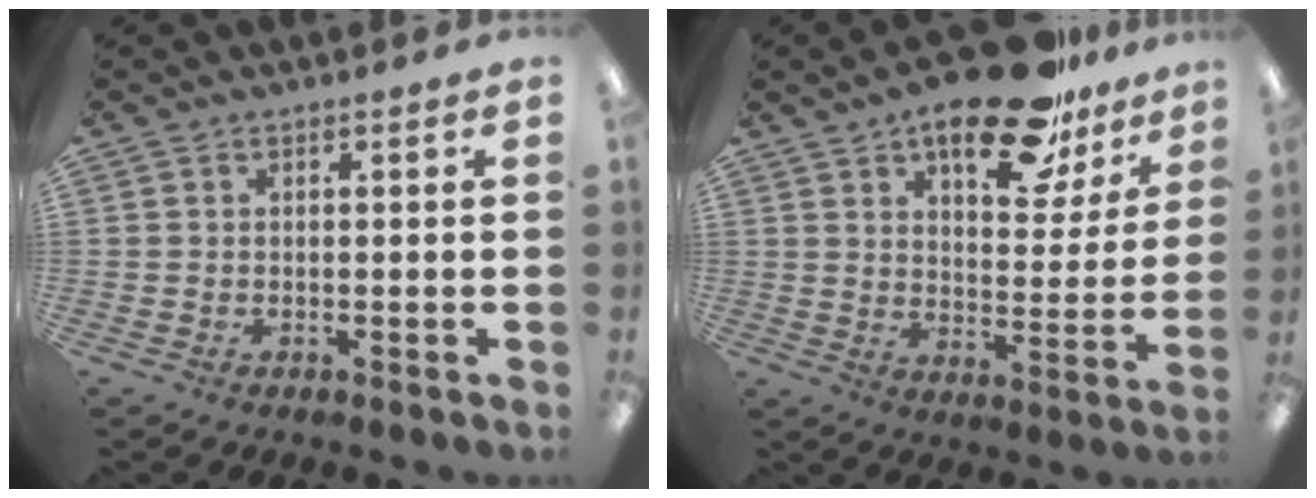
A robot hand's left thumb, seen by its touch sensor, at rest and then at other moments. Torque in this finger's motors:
{"motor_torque": [0.51, 0.63, 1.27, -1.50, 0.20]}